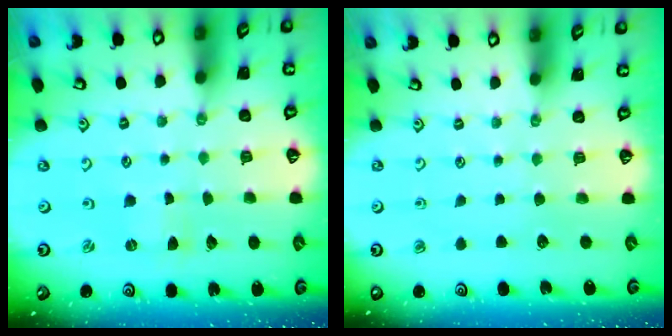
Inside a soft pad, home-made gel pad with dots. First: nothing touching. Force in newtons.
{"total": 0.0}